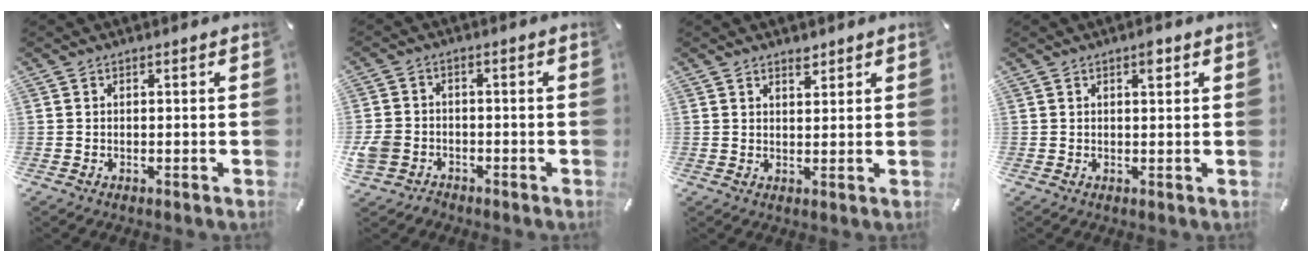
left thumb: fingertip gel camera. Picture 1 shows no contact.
{"total": 5.3, "force": [-2.7, 4.3, 1.5], "torque": [-0.039, 0.015, -0.050]}
{"total": 2.6, "force": [2.1, 1.3, 0.8], "torque": [-0.001, -0.010, 0.036]}
{"total": 2.4, "force": [1.2, 0.9, 1.8], "torque": [-0.022, -0.003, 0.017]}